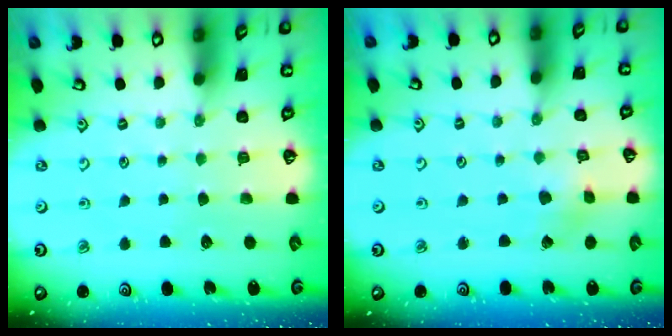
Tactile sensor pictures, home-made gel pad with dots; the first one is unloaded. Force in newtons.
{"total": 2.0, "press": 2.0, "slide": 0.1}